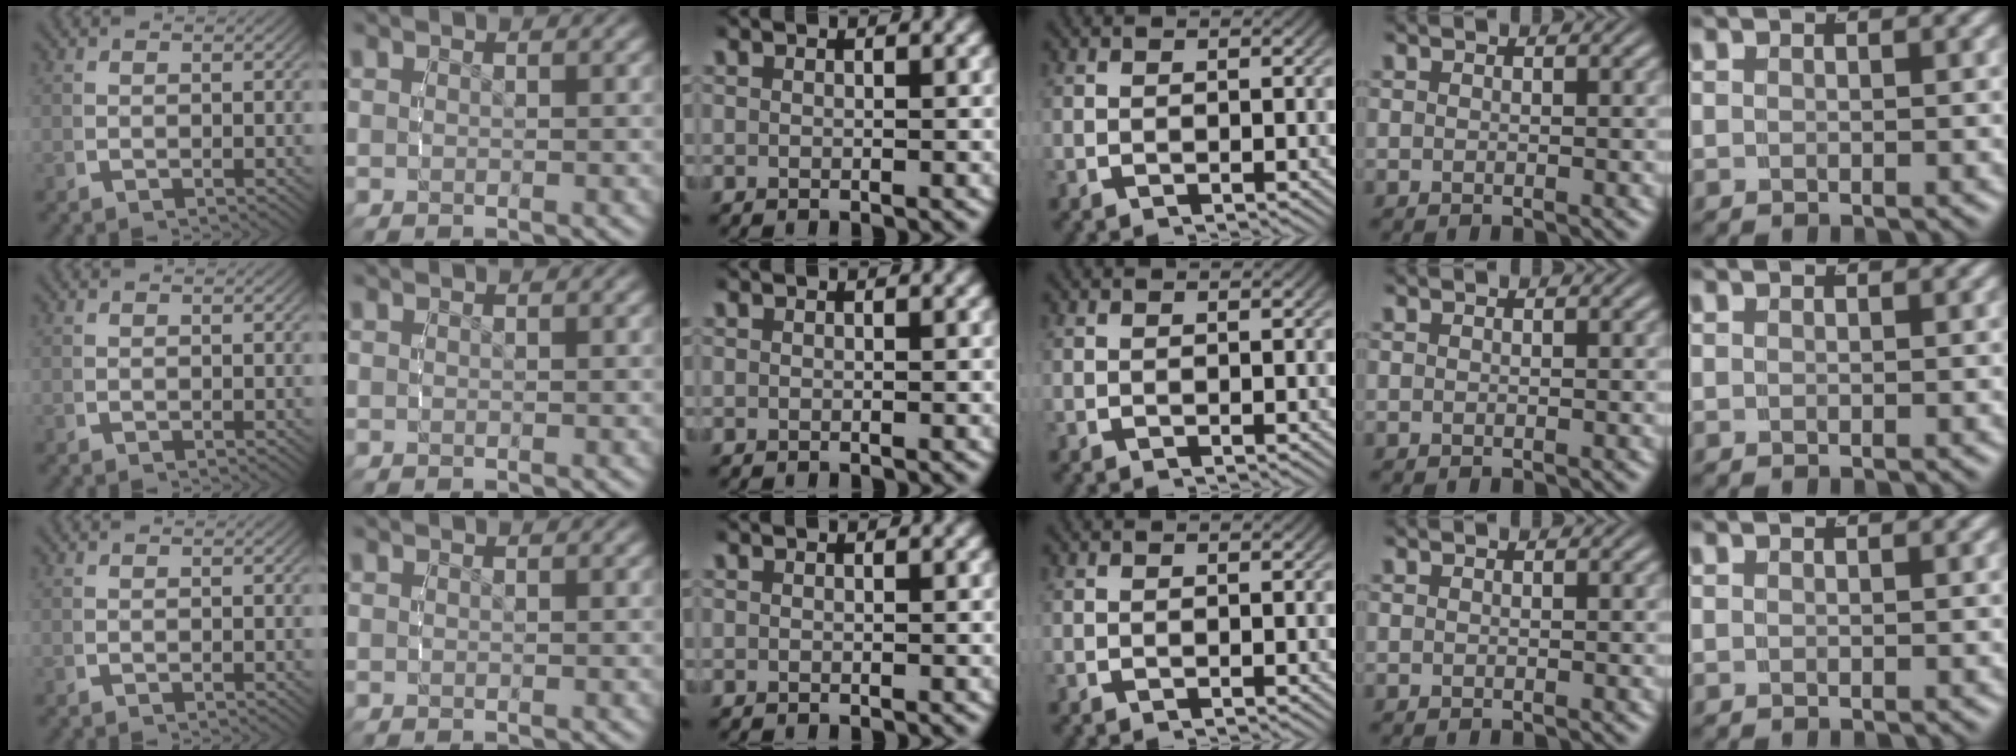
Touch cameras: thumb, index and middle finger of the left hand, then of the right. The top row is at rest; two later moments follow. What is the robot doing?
{"motion": "reach", "object": "pencil case"}